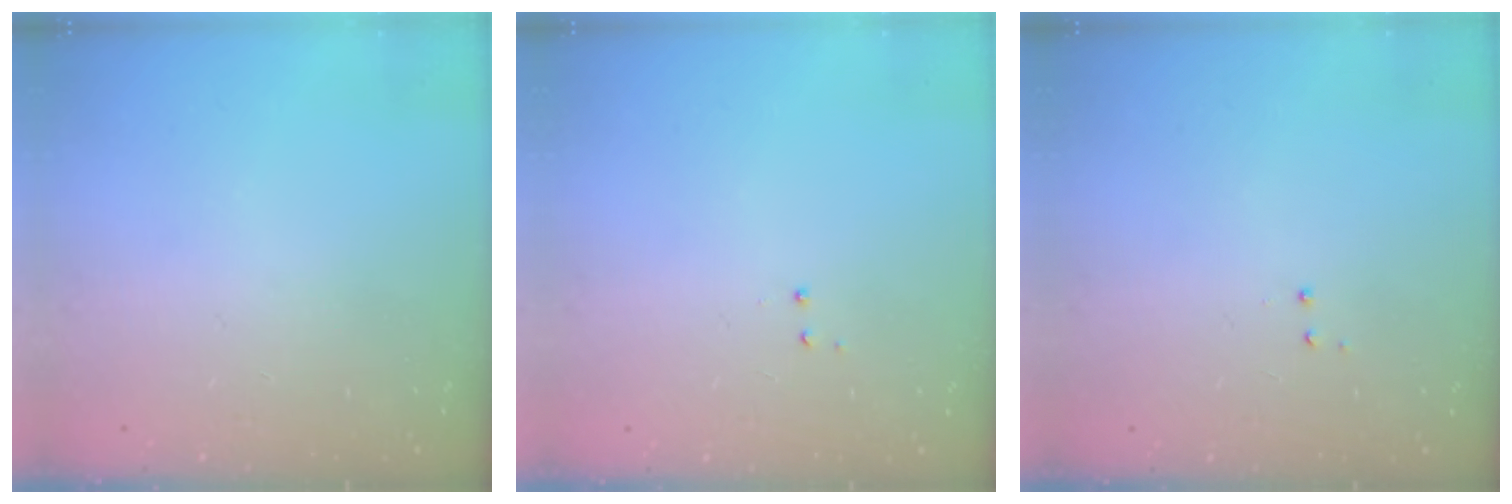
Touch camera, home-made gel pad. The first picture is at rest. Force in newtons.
{"total": 2.9, "press": 2.8, "slide": 0.6}
{"total": 2.9, "press": 2.8, "slide": 0.6}